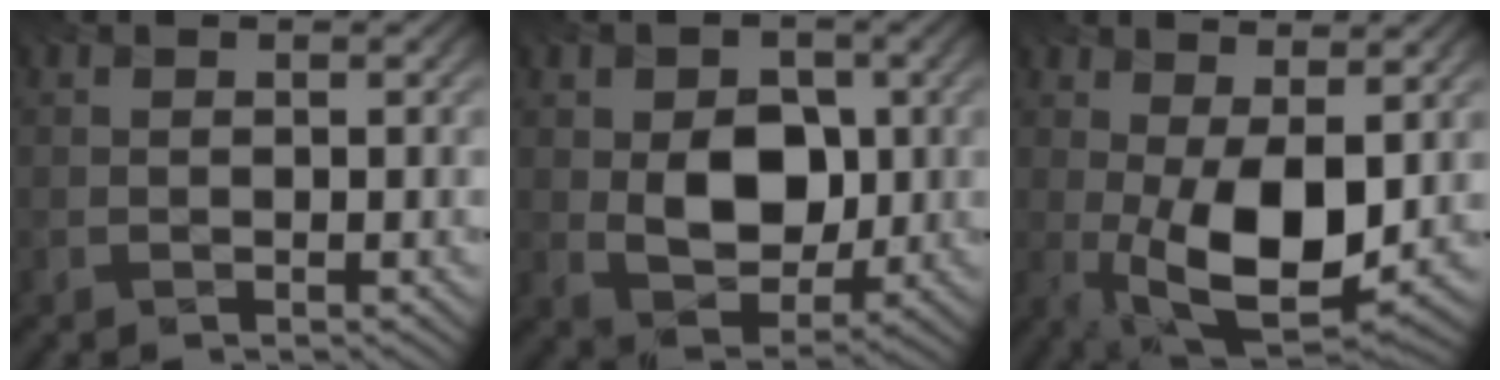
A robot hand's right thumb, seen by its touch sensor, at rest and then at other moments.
{"total": 7.2, "force": [-0.4, 5.3, 4.7], "torque": [-0.092, -0.013, -0.008]}
{"total": 11.6, "force": [-0.7, 5.4, 10.2], "torque": [-0.194, -0.015, -0.007]}